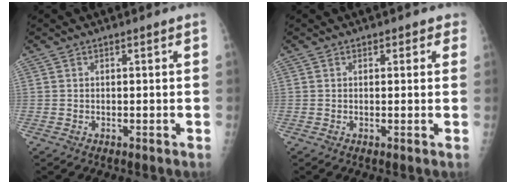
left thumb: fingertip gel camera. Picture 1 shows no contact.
{"total": 2.1, "force": [1.2, 1.5, 0.8], "torque": [0.023, -0.001, 0.004]}